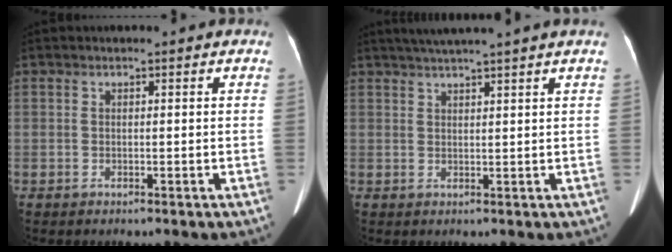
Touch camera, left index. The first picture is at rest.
{"total": 6.6, "force": [5.4, -1.4, 3.4], "torque": [-0.051, 0.024, 0.076]}